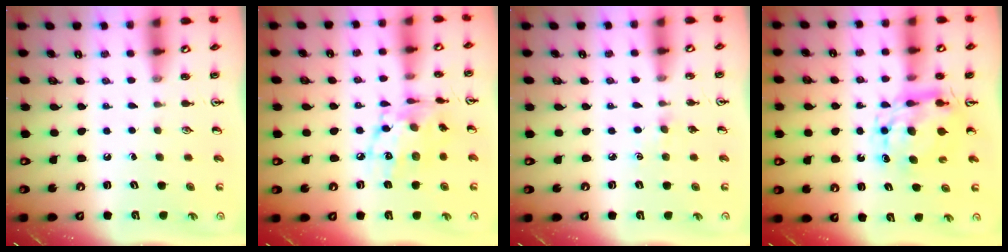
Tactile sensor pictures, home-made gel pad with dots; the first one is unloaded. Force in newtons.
{"total": 13.8, "press": 13.7, "slide": 0.8}
{"total": 2.6, "press": 2.6, "slide": 0.4}
{"total": 9.0, "press": 8.9, "slide": 0.7}